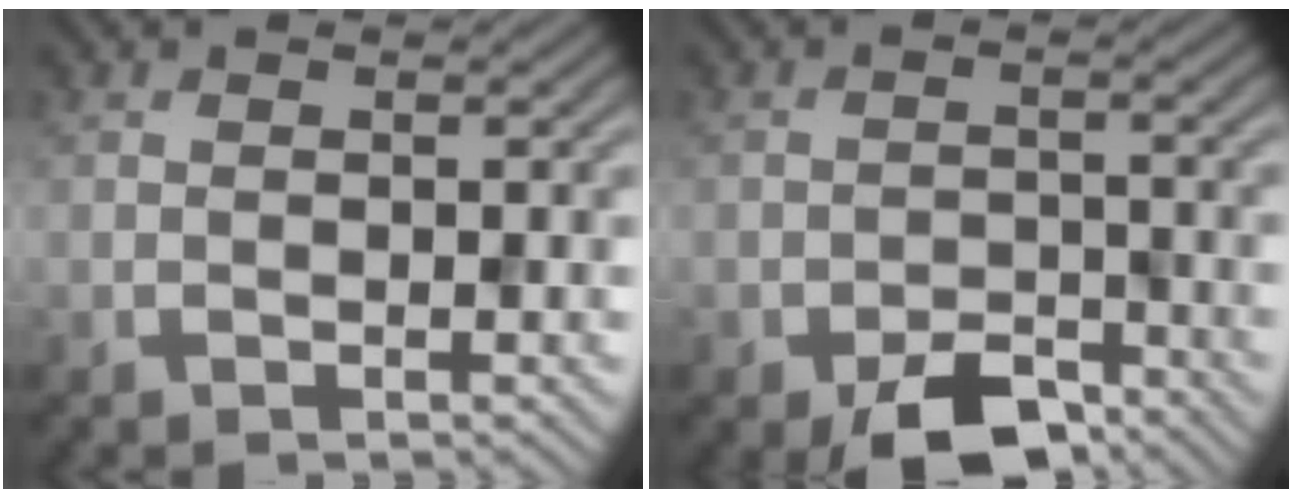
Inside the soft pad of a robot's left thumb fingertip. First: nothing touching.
{"total": 4.9, "force": [-3.8, 2.2, 2.3], "torque": [-0.031, 0.000, -0.066]}